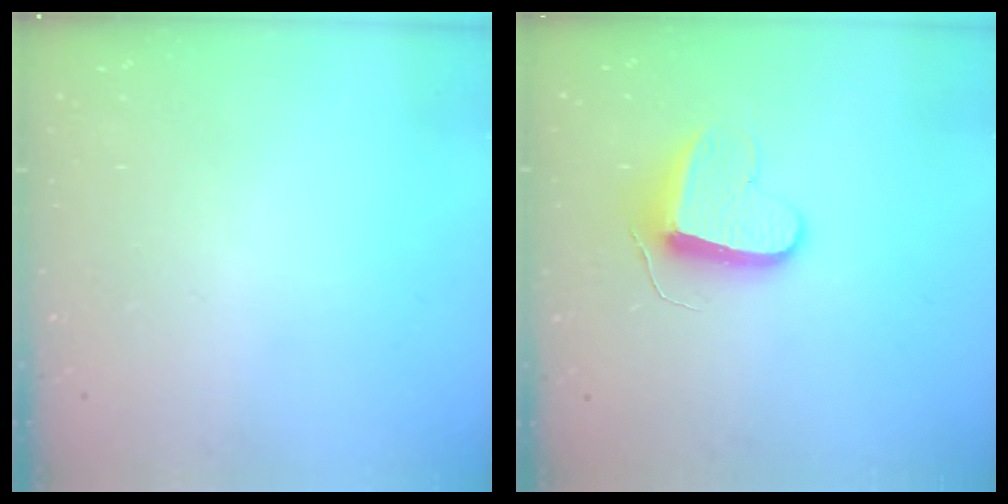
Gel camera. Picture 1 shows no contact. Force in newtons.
{"total": 9.2, "press": 9.2, "slide": 0.3}